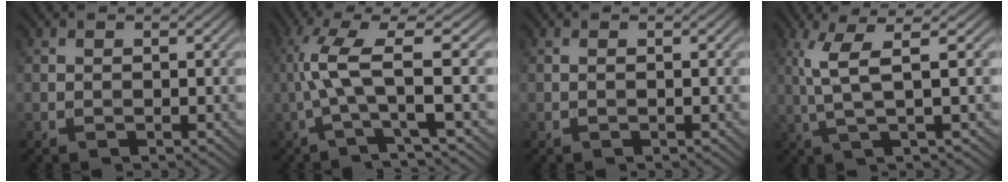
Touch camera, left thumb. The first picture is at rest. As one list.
[{"total": 7.4, "force": [-0.7, 0.9, 7.4], "torque": [-0.141, 0.018, -0.025]}, {"total": 0.0}, {"total": 5.5, "force": [1.2, 0.8, 5.3], "torque": [-0.116, 0.010, 0.025]}]